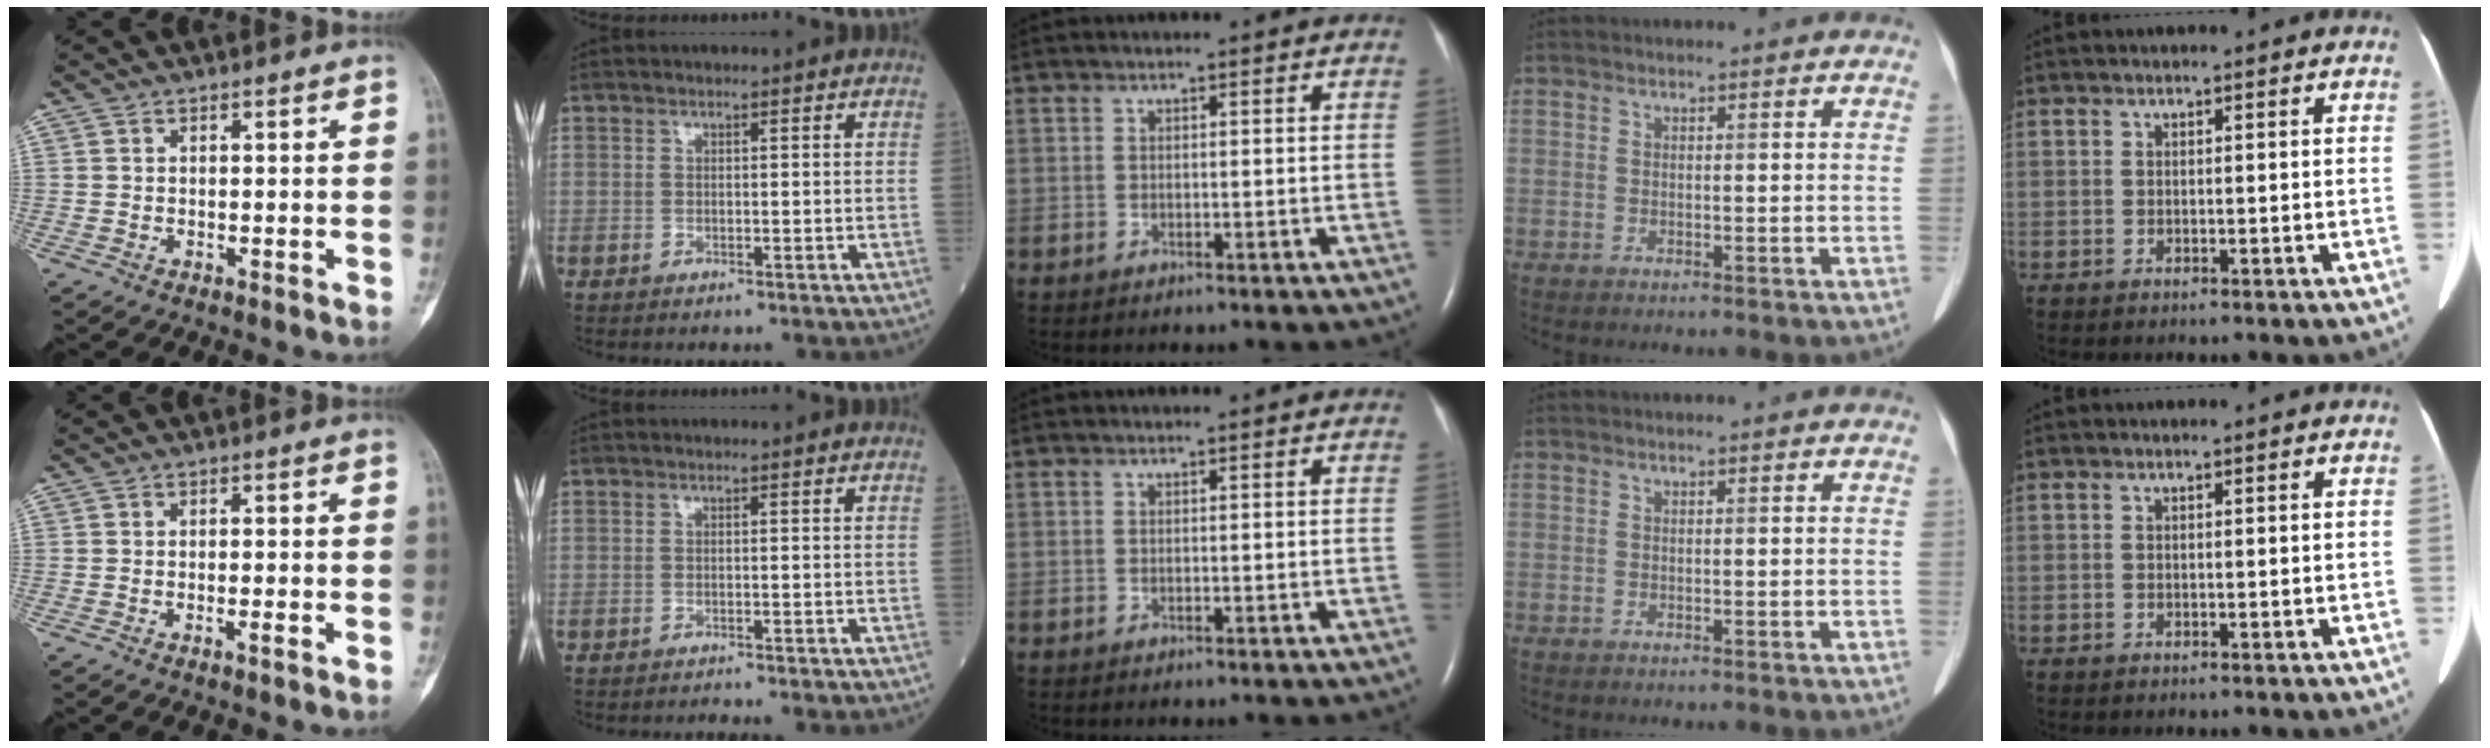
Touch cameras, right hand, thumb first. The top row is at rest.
{"thumb": {"total": 1.3, "force": [-0.7, 0.1, 1.0], "torque": [-0.018, 0.003, -0.013]}, "index": {"total": 0.8, "force": [-0.8, -0.3, 0.0], "torque": [-0.001, -0.001, -0.012]}}